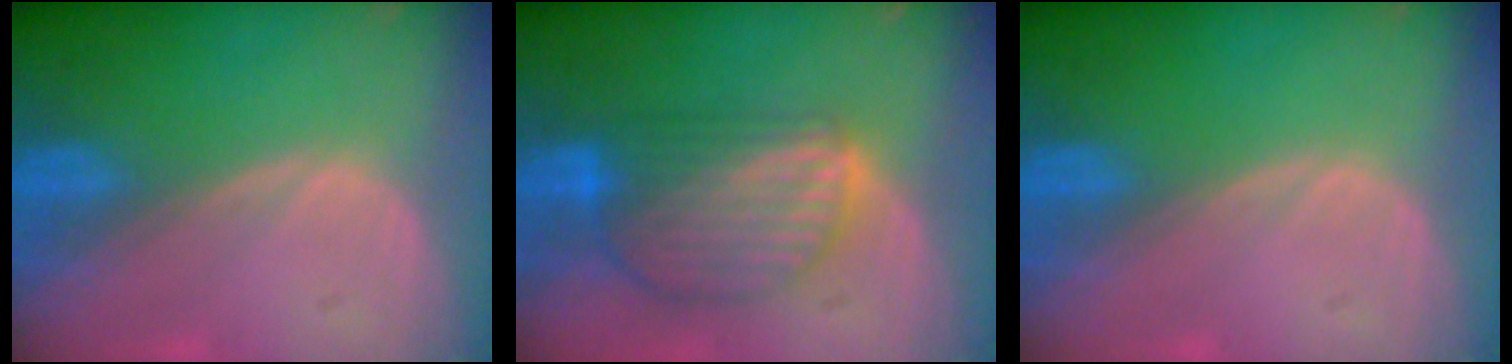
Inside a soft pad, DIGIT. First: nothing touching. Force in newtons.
{"total": 9.0, "press": 7.8, "slide": 4.4}
{"total": 0.0}